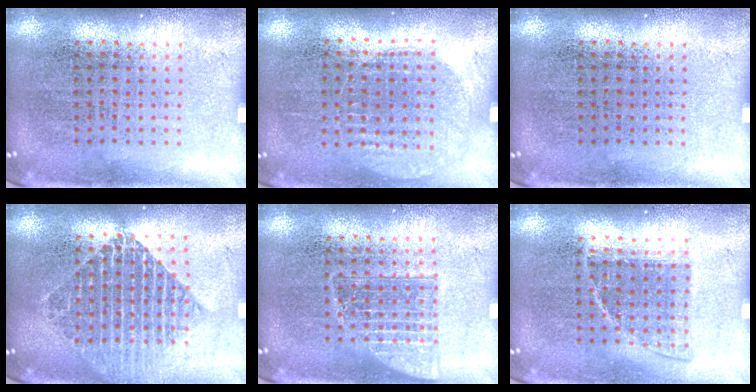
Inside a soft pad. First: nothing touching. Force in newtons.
{"total": 0.9, "press": 0.8, "slide": 0.3}
{"total": 0.0}
{"total": 1.8, "press": 1.6, "slide": 1.0}
{"total": 1.0, "press": 1.0, "slide": 0.2}
{"total": 0.8, "press": 0.7, "slide": 0.4}